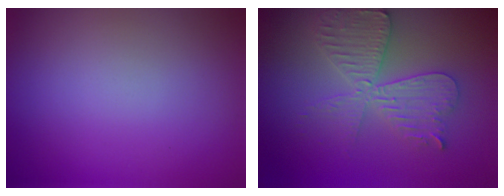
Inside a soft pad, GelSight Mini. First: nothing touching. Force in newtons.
{"total": 5.3, "press": 5.2, "slide": 0.7}